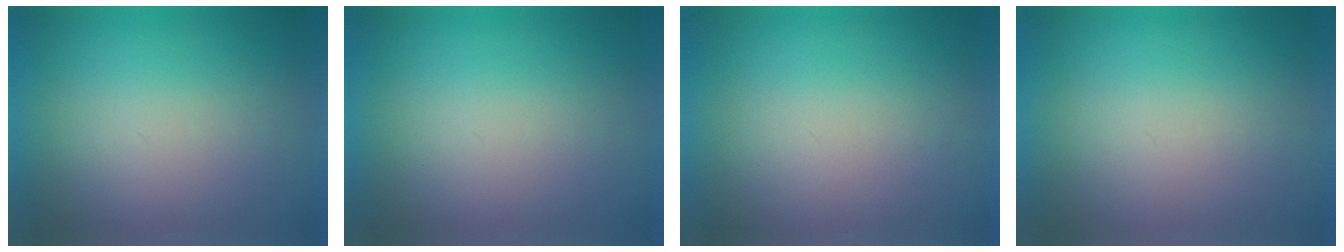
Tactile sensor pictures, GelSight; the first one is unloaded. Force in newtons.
{"total": 0.0}
{"total": 1.2}
{"total": 0.0}